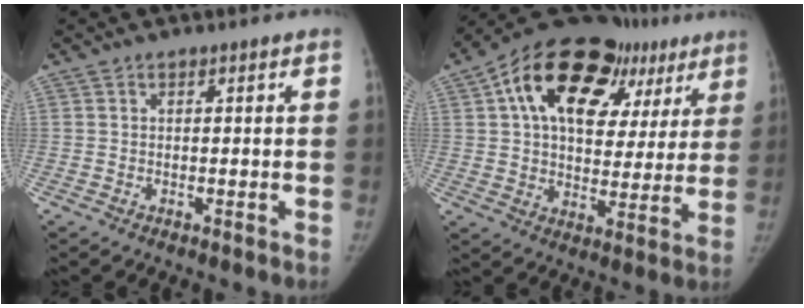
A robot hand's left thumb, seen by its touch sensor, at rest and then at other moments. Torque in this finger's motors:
{"motor_torque": [0.15, 0.83, 1.89, -0.86, 0.11]}